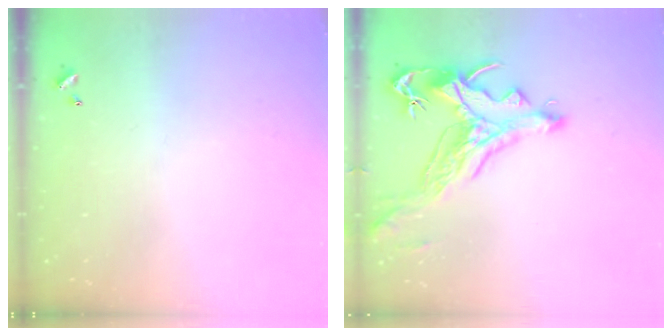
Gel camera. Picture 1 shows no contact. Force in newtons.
{"total": 2.2, "press": 1.7, "slide": 1.3}